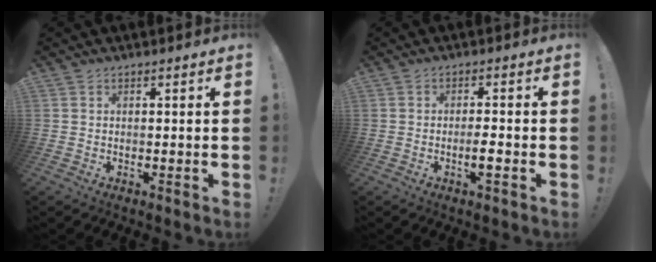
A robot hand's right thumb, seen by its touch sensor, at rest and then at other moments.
{"total": 3.6, "force": [-1.5, 0.5, 3.3], "torque": [-0.061, 0.003, -0.025]}